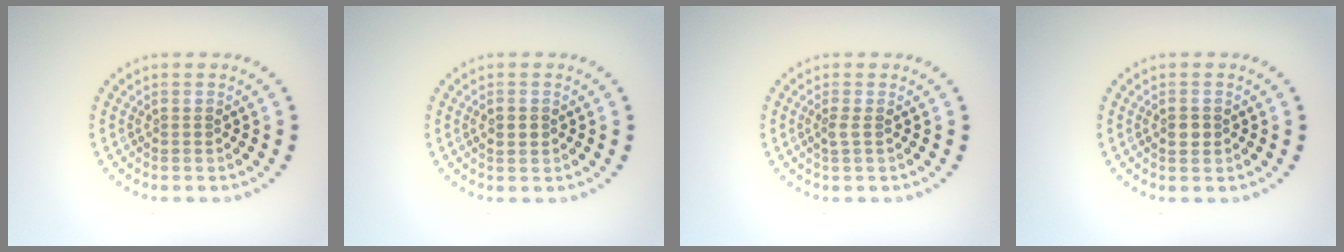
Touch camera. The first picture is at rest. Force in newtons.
{"total": 1.2, "press": 1.2, "slide": 0.1}
{"total": 1.0, "press": 0.8, "slide": 0.6}
{"total": 1.6, "press": 1.6, "slide": 0.3}